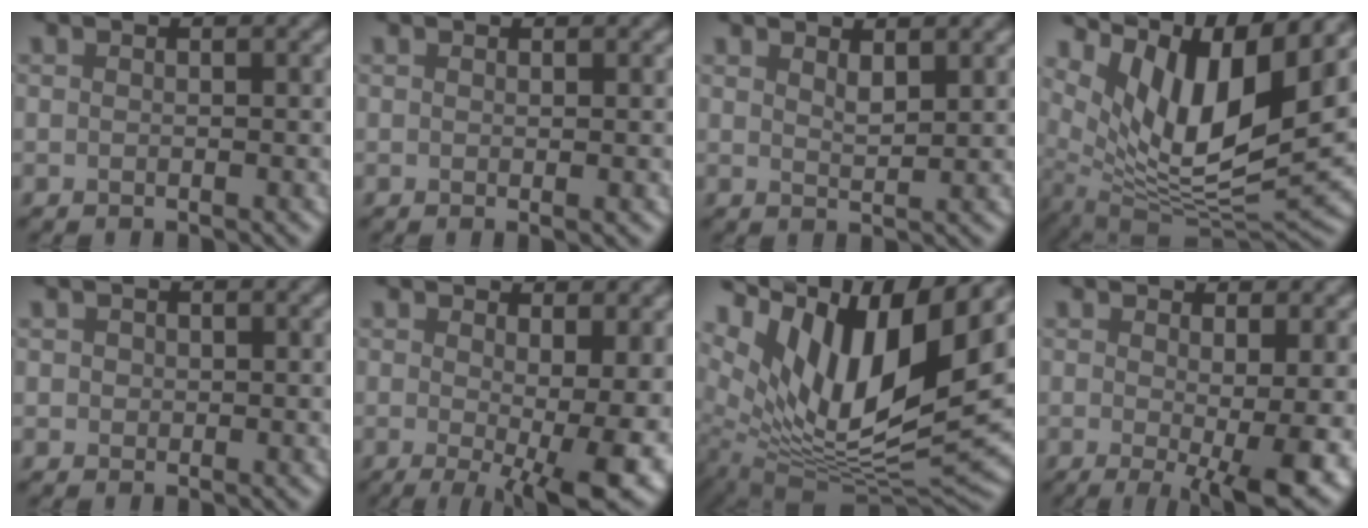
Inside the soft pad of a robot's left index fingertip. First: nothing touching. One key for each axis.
{"total": 0.8, "fx": 0.4, "fy": 0.1, "fz": 0.7, "tx": -0.010, "ty": -0.001, "tz": 0.004}
{"total": 1.6, "fx": 1.3, "fy": 0.3, "fz": 1.0, "tx": -0.019, "ty": -0.002, "tz": 0.022}
{"total": 11.9, "fx": 6.1, "fy": 3.9, "fz": 9.4, "tx": -0.176, "ty": 0.000, "tz": 0.115}
{"total": 0.7, "fx": 0.3, "fy": 0.6, "fz": 0.2, "tx": -0.004, "ty": -0.001, "tz": 0.007}
{"total": 9.5, "fx": -0.4, "fy": 2.9, "fz": 9.0, "tx": -0.116, "ty": -0.016, "tz": 0.000}
{"total": 15.2, "fx": 6.6, "fy": 6.5, "fz": 12.1, "tx": -0.218, "ty": 0.011, "tz": 0.116}
{"total": 7.6, "fx": -0.8, "fy": 2.0, "fz": 7.3, "tx": -0.100, "ty": -0.017, "tz": -0.006}